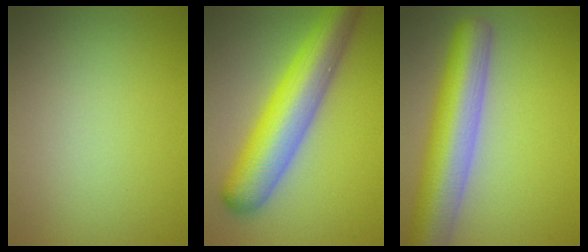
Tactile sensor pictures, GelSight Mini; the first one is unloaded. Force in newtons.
{"total": 9.1, "press": 9.1, "slide": 0.4}
{"total": 9.4, "press": 9.4, "slide": 0.5}